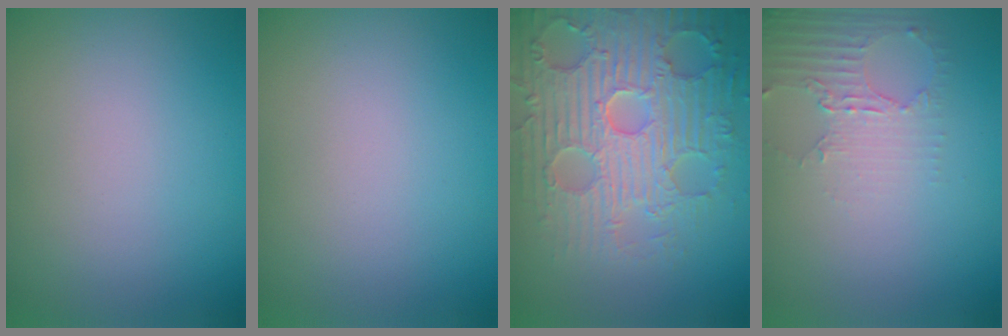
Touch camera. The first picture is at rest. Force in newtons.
{"total": 0.0}
{"total": 8.3, "press": 6.4, "slide": 5.2}
{"total": 2.6, "press": 2.0, "slide": 1.7}